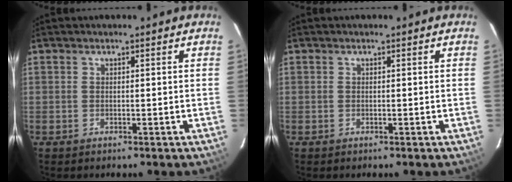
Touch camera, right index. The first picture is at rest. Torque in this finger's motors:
{"motor_torque": [0.21, 0.19, 0.03, -0.01]}